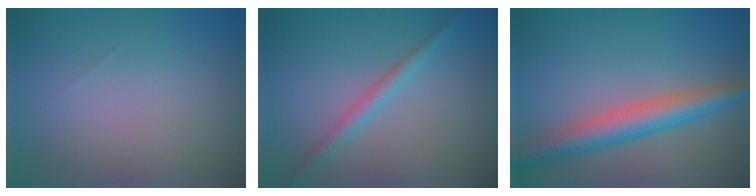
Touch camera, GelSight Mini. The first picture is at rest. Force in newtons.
{"total": 1.8, "press": 1.8, "slide": 0.0}
{"total": 5.2, "press": 5.2, "slide": 0.1}